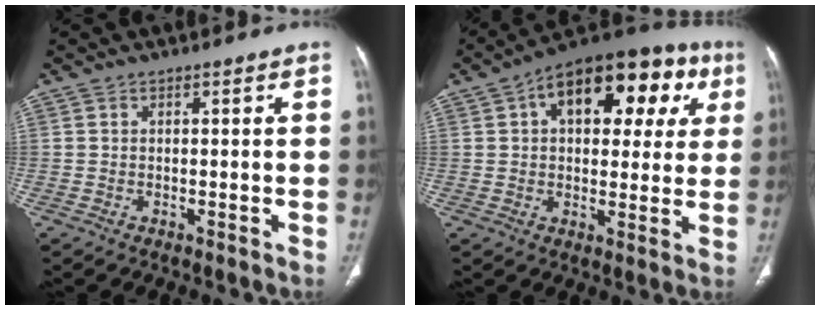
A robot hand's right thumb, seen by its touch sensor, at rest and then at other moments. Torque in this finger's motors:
{"motor_torque": [0.34, 4.11, 1.68, 0.37, 0.10]}